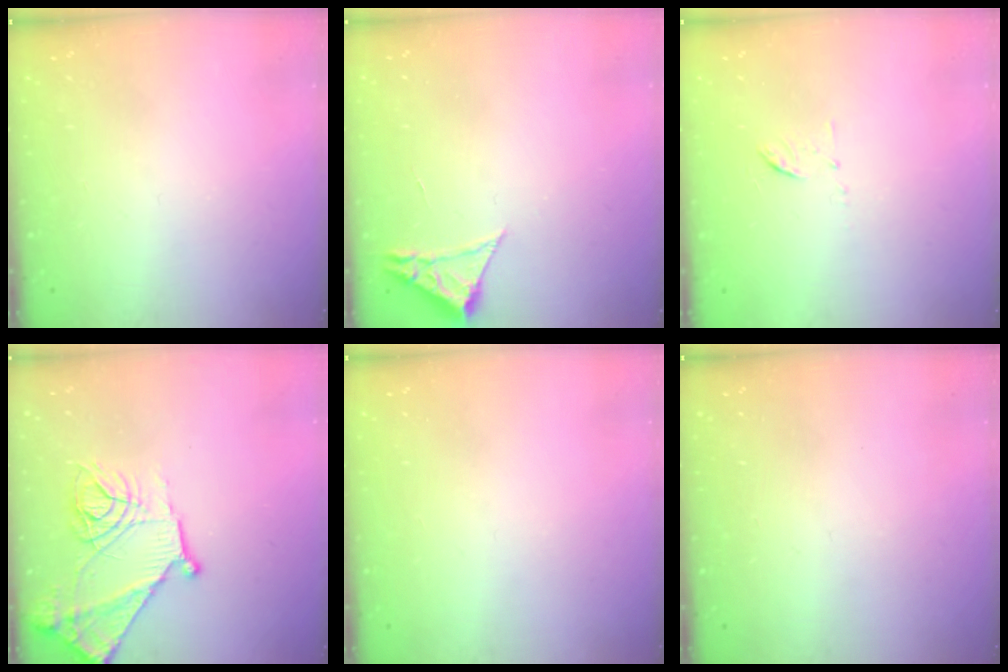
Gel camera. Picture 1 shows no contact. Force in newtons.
{"total": 2.3, "press": 2.3, "slide": 0.4}
{"total": 6.0, "press": 6.0, "slide": 0.4}
{"total": 15.5, "press": 15.4, "slide": 1.4}
{"total": 0.0}
{"total": 0.0}